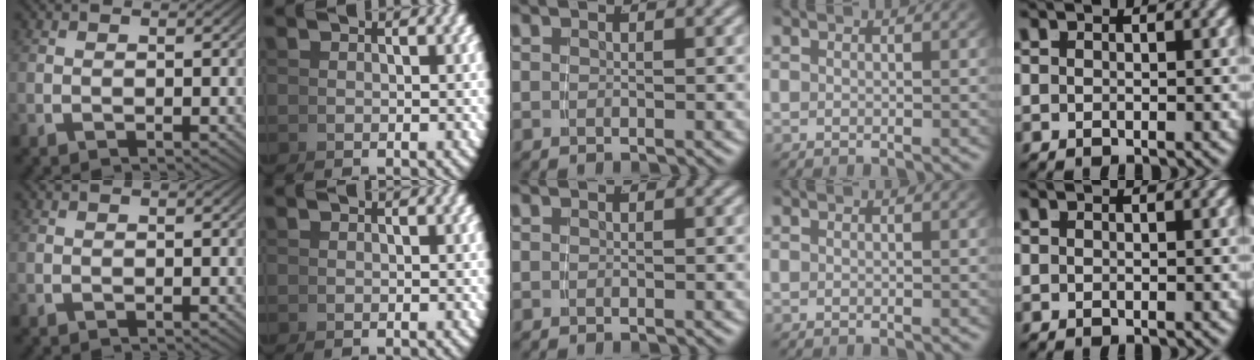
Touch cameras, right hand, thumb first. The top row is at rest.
{}